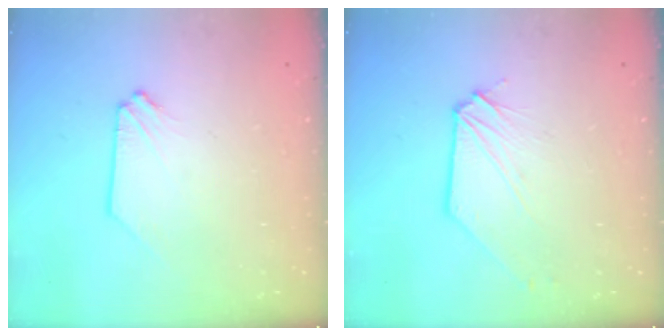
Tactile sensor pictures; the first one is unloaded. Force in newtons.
{"total": 1.0, "press": 1.0, "slide": 0.1}